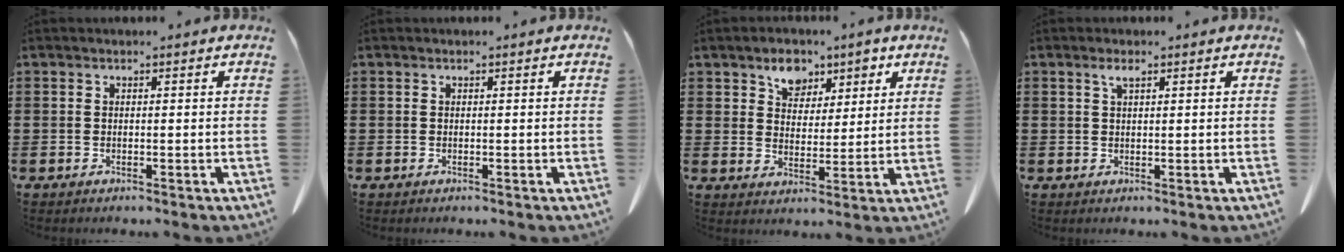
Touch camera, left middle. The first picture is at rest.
{"total": 0.0}
{"total": 6.1, "force": [4.0, 4.1, 2.0], "torque": [-0.040, -0.002, 0.068]}
{"total": 1.6, "force": [1.0, 0.5, 1.2], "torque": [-0.028, 0.000, 0.018]}